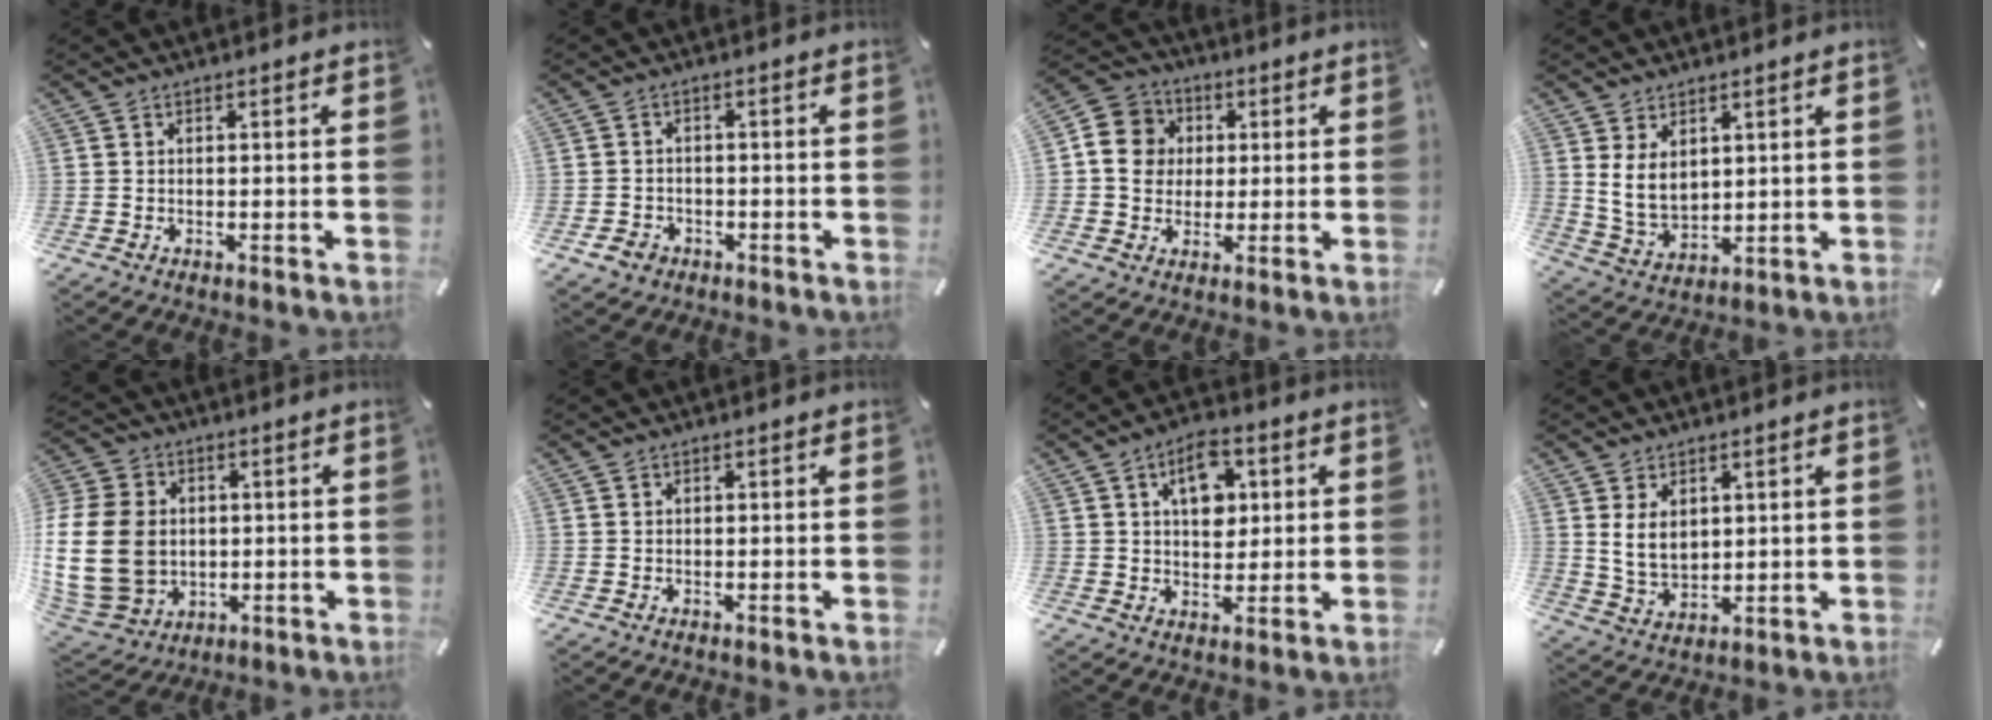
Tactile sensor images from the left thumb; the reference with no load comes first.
{"total": 3.2, "force": [-1.9, 2.5, 0.8], "torque": [-0.019, 0.006, -0.038]}
{"total": 9.2, "force": [0.6, 8.7, 2.8], "torque": [-0.051, 0.008, 0.012]}
{"total": 7.2, "force": [3.2, 5.1, 3.9], "torque": [-0.092, -0.017, 0.056]}
{"total": 19.9, "force": [0.0, 16.1, 11.6], "torque": [-0.245, 0.001, 0.005]}
{"total": 0.0}
{"total": 9.5, "force": [3.2, 6.4, 6.2], "torque": [-0.079, -0.003, 0.050]}
{"total": 6.4, "force": [2.5, 4.6, 3.6], "torque": [-0.079, -0.009, 0.043]}